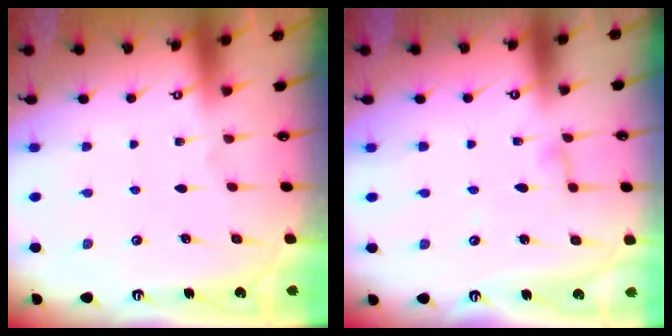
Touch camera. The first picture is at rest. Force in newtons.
{"total": 3.5, "press": 3.5, "slide": 0.3}